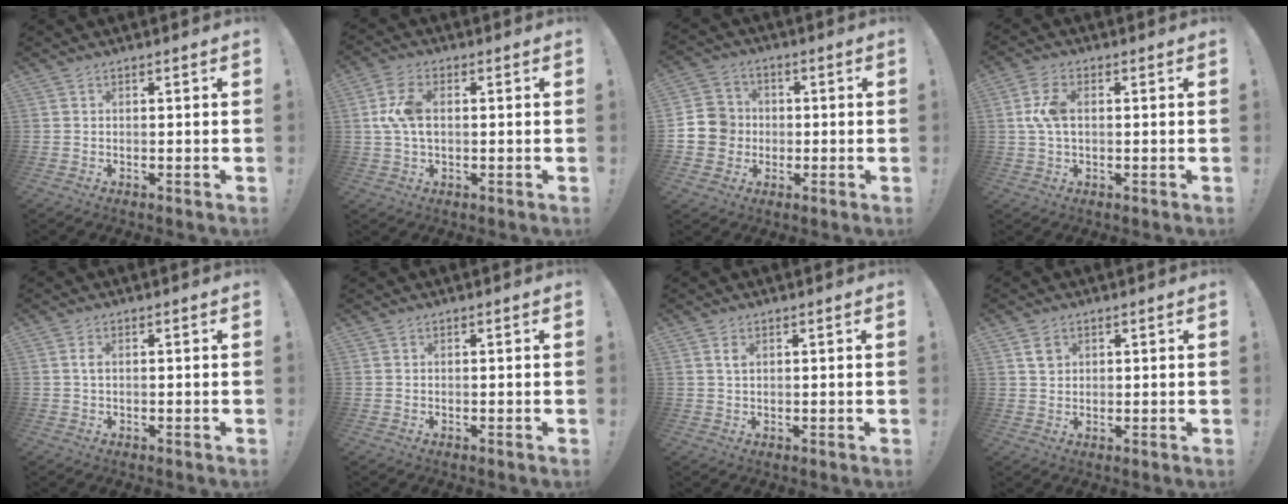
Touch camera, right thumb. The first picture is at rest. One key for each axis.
{"total": 8.7, "fx": 0.9, "fy": 5.2, "fz": 7.0, "tx": -0.143, "ty": 0.003, "tz": 0.017}
{"total": 9.3, "fx": -1.1, "fy": 8.9, "fz": 2.3, "tx": -0.038, "ty": 0.013, "tz": -0.017}
{"total": 7.2, "fx": 0.8, "fy": 4.2, "fz": 5.8, "tx": -0.118, "ty": 0.002, "tz": 0.014}
{"total": 1.4, "fx": 0.2, "fy": 0.9, "fz": 1.1, "tx": -0.027, "ty": 0.006, "tz": 0.003}
{"total": 0.0}
{"total": 1.8, "fx": 0.9, "fy": 1.0, "fz": 1.2, "tx": -0.022, "ty": -0.001, "tz": 0.015}
{"total": 3.2, "fx": 1.6, "fy": 2.4, "fz": 1.3, "tx": -0.006, "ty": -0.005, "tz": 0.027}